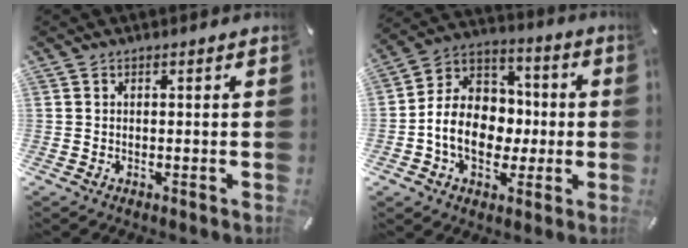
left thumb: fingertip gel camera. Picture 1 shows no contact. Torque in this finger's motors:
{"motor_torque": [0.57, 0.79, 1.44, 0.27, 0.53]}